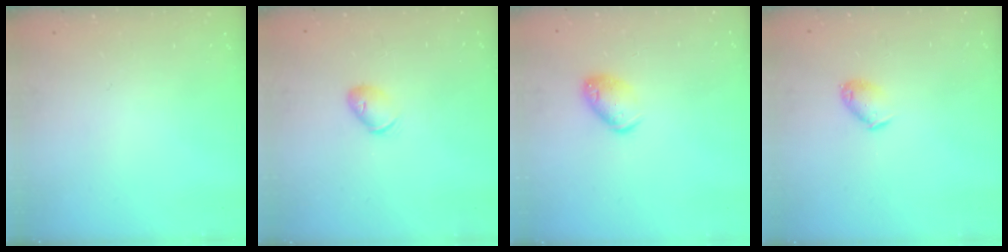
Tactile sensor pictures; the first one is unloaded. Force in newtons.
{"total": 7.0, "press": 6.9, "slide": 1.1}
{"total": 9.0, "press": 8.9, "slide": 1.5}
{"total": 5.6, "press": 5.6, "slide": 0.8}